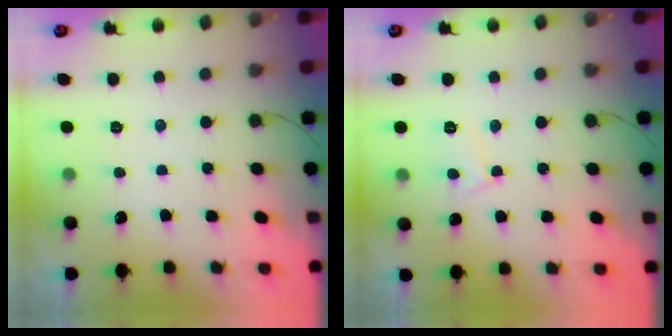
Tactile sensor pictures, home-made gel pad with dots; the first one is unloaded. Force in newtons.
{"total": 5.5, "press": 5.5, "slide": 0.4}